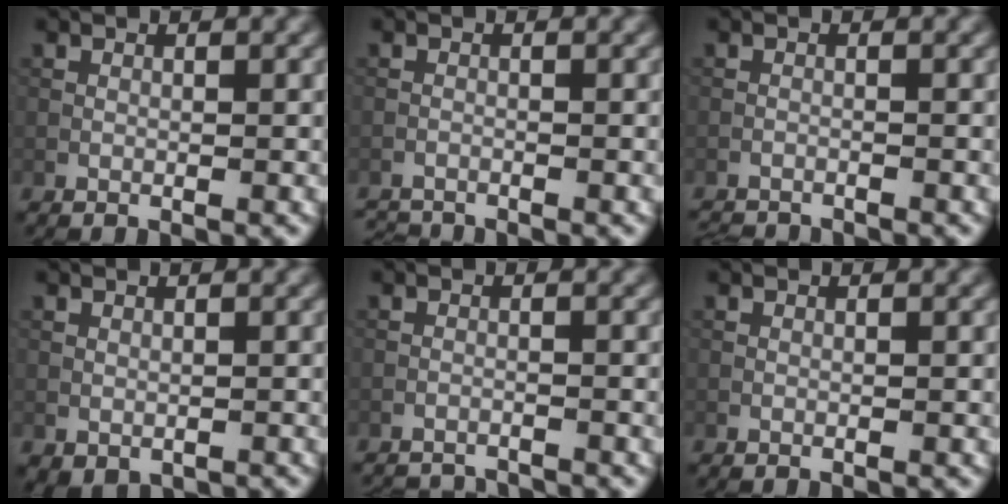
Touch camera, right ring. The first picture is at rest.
{"total": 1.9, "force": [-1.9, 0.0, 0.2], "torque": [-0.012, -0.004, -0.039]}
{"total": 3.2, "force": [-3.2, 0.2, 0.4], "torque": [-0.015, -0.012, -0.053]}
{"total": 0.9, "force": [-0.1, 0.8, 0.5], "torque": [-0.008, -0.006, 0.004]}
{"total": 4.3, "force": [-4.3, 0.5, 0.6], "torque": [-0.012, -0.008, -0.064]}
{"total": 0.0}